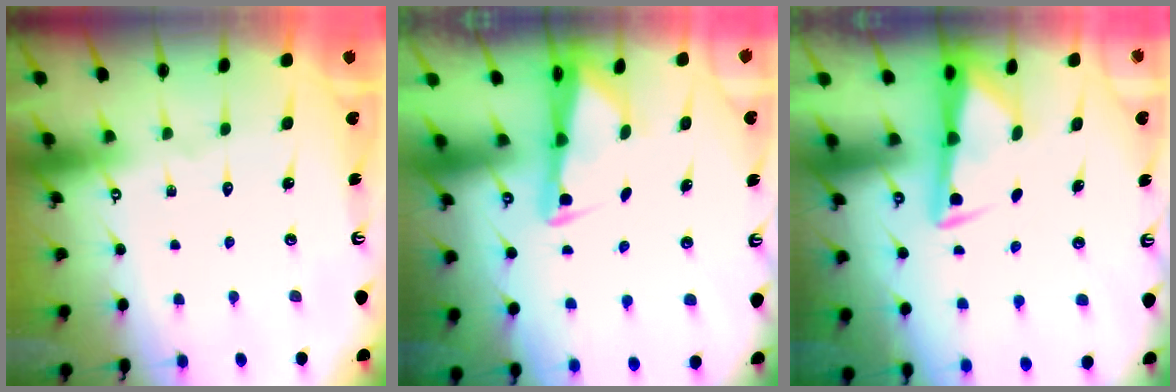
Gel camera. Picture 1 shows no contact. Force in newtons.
{"total": 2.7, "press": 2.7, "slide": 0.5}
{"total": 2.9, "press": 2.9, "slide": 0.6}